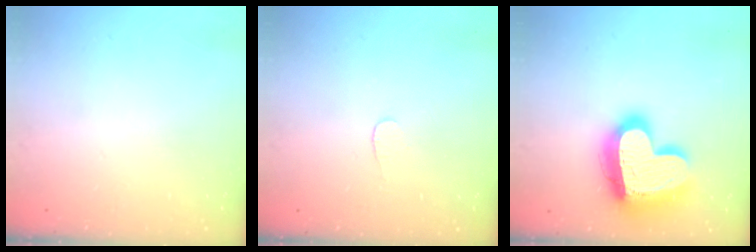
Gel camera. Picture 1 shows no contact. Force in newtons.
{"total": 3.0, "press": 3.0, "slide": 0.2}
{"total": 22.7, "press": 22.6, "slide": 1.9}